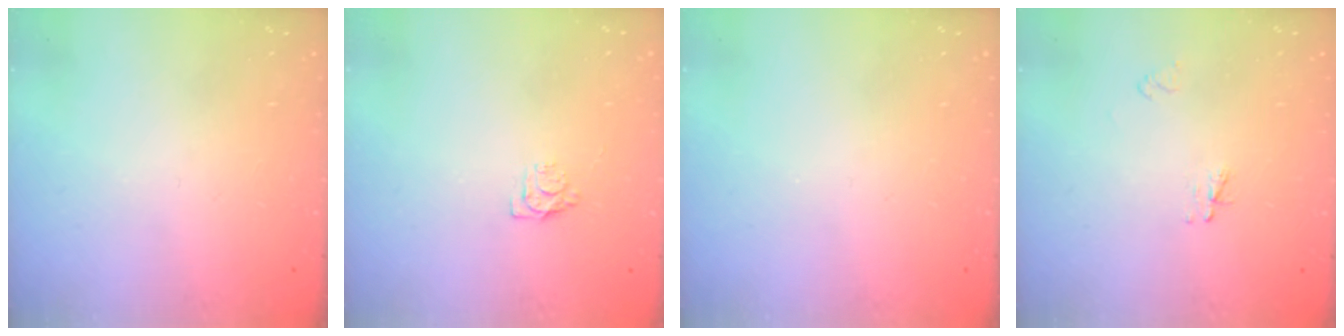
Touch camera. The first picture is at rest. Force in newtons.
{"total": 4.7, "press": 4.6, "slide": 0.7}
{"total": 0.0}
{"total": 2.3, "press": 2.3, "slide": 0.3}